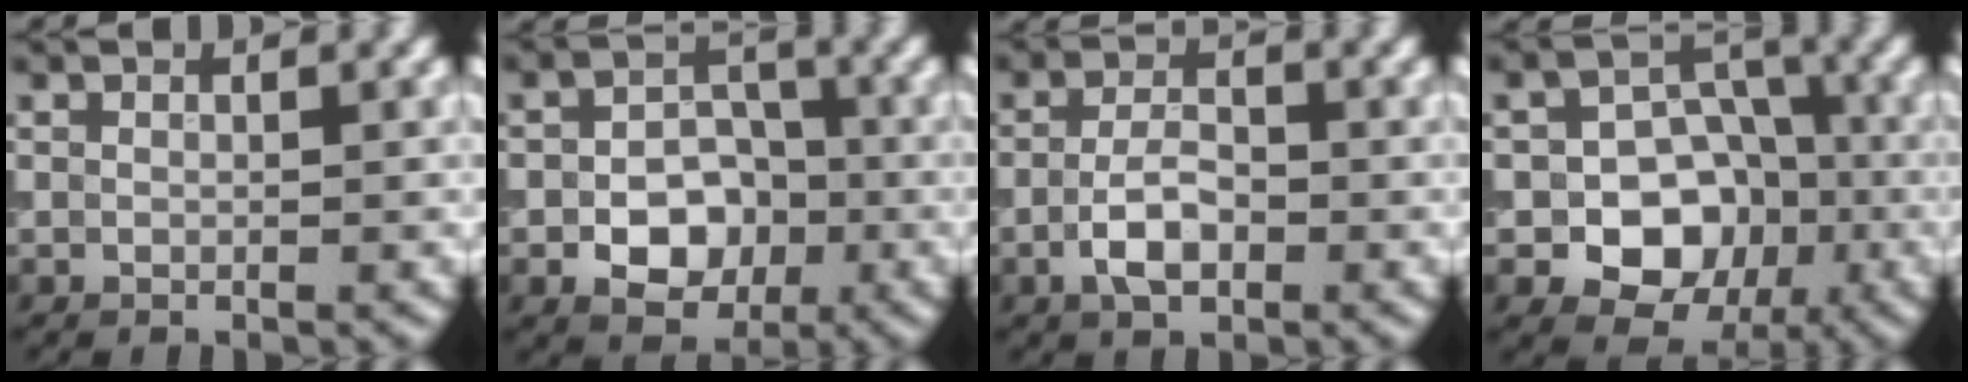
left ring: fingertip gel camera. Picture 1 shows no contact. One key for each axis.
{"total": 5.7, "fx": -1.9, "fy": 4.0, "fz": 3.6, "tx": -0.047, "ty": -0.002, "tz": -0.033}
{"total": 3.5, "fx": -1.2, "fy": 1.8, "fz": 2.8, "tx": -0.053, "ty": 0.002, "tz": -0.027}
{"total": 7.5, "fx": -2.1, "fy": 5.9, "fz": 4.0, "tx": -0.041, "ty": -0.004, "tz": -0.043}